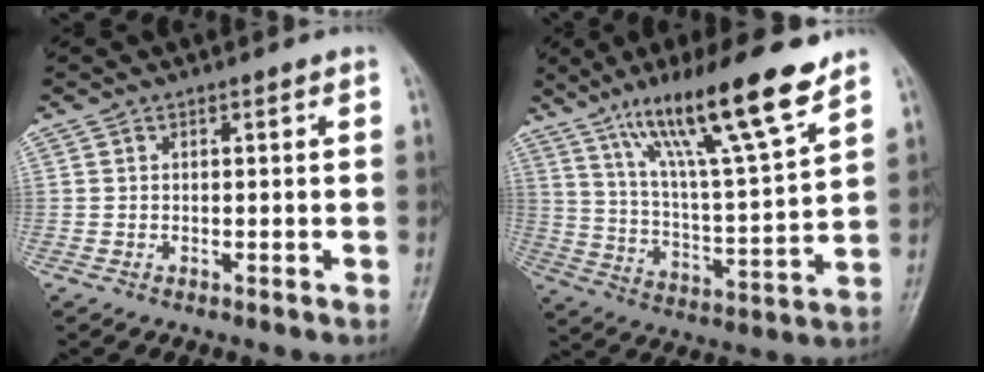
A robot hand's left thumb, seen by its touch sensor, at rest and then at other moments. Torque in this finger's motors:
{"motor_torque": [0.19, 0.23, 1.49, -1.27, 0.16]}